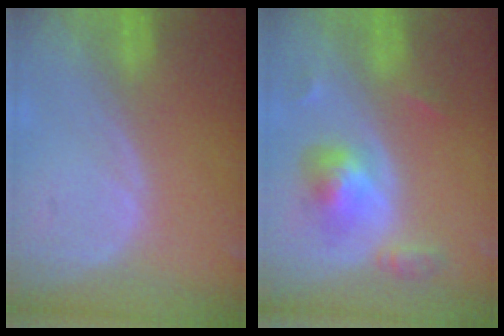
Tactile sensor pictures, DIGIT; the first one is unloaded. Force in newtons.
{"total": 6.0, "press": 5.4, "slide": 2.7}